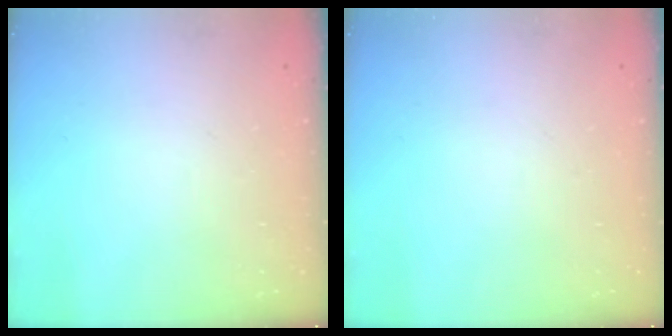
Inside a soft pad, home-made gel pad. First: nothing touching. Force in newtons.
{"total": 0.0}